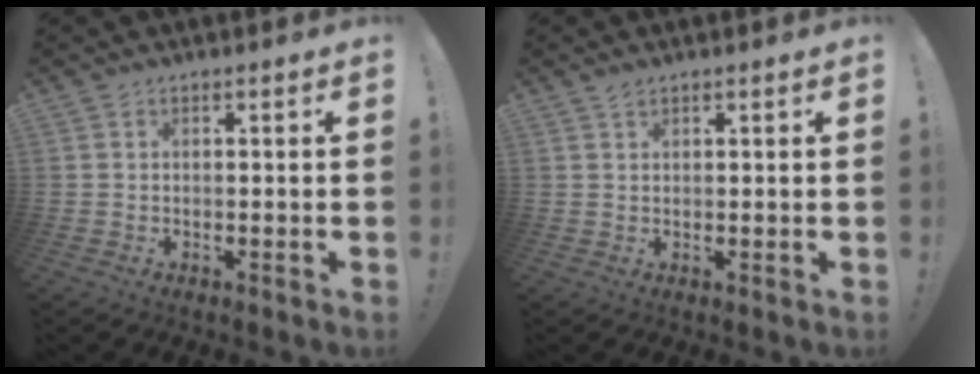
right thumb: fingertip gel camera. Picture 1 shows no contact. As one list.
[{"total": 1.4, "force": [1.2, 0.4, 0.6], "torque": [-0.005, -0.005, 0.022]}]